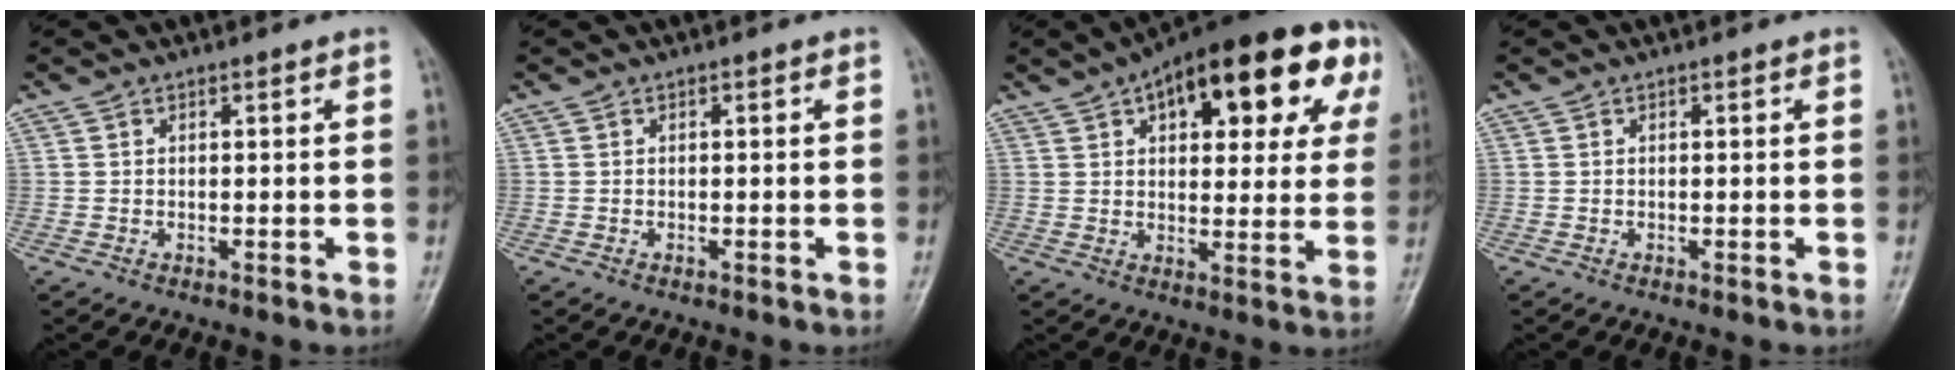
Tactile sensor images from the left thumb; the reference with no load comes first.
{"total": 0.0}
{"total": 23.7, "force": [9.7, 10.9, 18.8], "torque": [-0.227, 0.021, 0.127]}
{"total": 0.0}